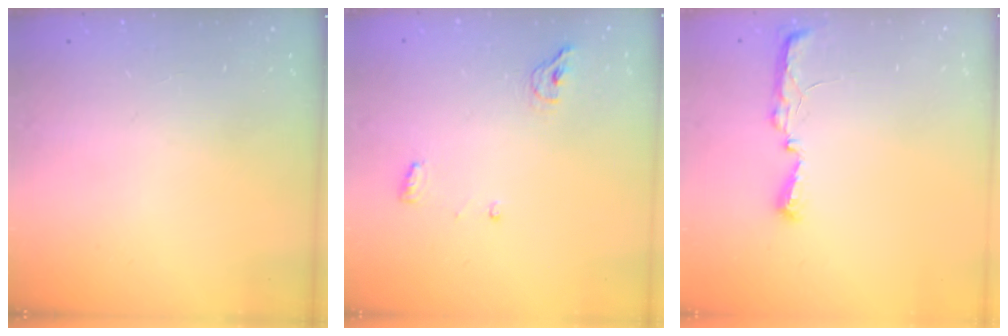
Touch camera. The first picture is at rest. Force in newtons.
{"total": 5.4, "press": 5.3, "slide": 1.1}
{"total": 5.4, "press": 5.3, "slide": 0.7}